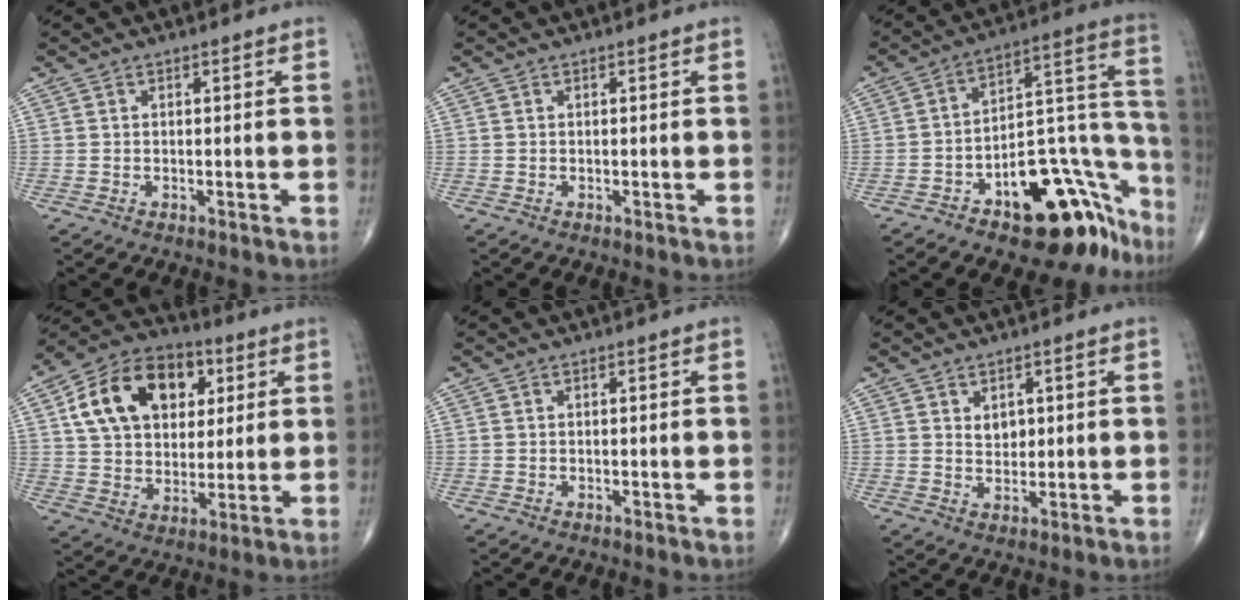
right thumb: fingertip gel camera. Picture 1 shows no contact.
{"total": 0.0}
{"total": 22.9, "force": [-13.5, 10.7, 15.1], "torque": [-0.096, 0.132, -0.188]}
{"total": 18.9, "force": [6.1, 13.1, 12.1], "torque": [-0.181, 0.003, 0.102]}
{"total": 0.0}
{"total": 3.0, "force": [1.0, 2.1, 1.8], "torque": [-0.016, -0.009, 0.020]}